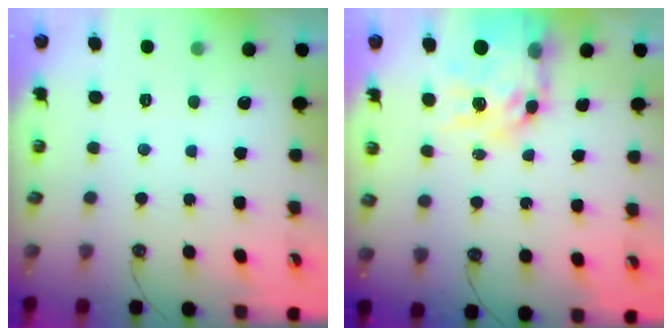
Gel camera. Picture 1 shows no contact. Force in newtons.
{"total": 15.4, "press": 15.4, "slide": 1.2}